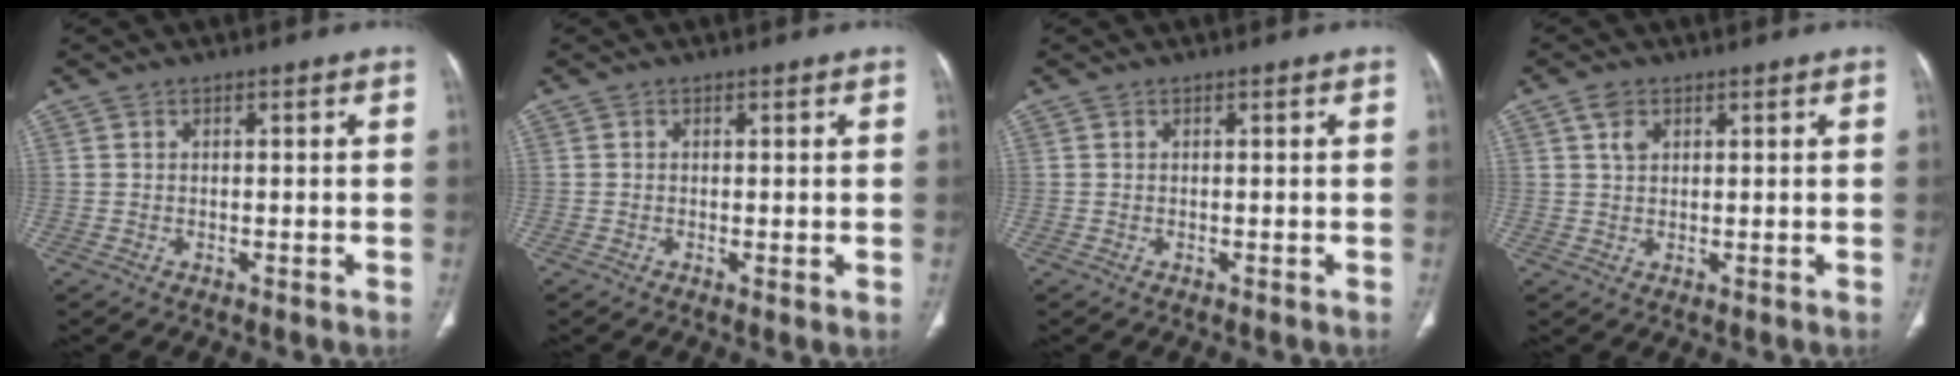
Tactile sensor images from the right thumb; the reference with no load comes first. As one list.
[{"total": 0.9, "force": [-0.1, 0.2, 0.9], "torque": [-0.019, -0.005, -0.002]}, {"total": 0.0}, {"total": 2.8, "force": [1.3, 1.9, 1.7], "torque": [-0.025, -0.001, 0.027]}]